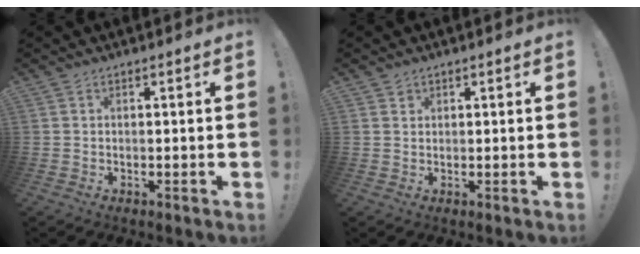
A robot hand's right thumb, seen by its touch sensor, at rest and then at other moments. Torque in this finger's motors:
{"motor_torque": [-0.23, 0.07, -0.22, 0.17, -0.17]}